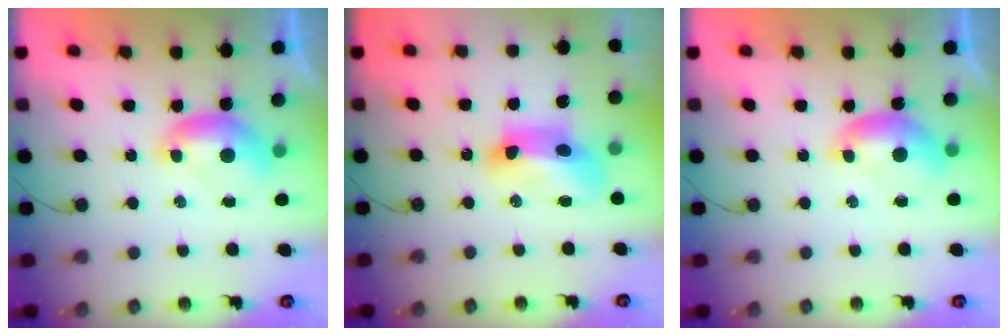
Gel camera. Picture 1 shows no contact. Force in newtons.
{"total": 8.7, "press": 8.6, "slide": 0.9}
{"total": 1.2, "press": 0.7, "slide": 0.9}